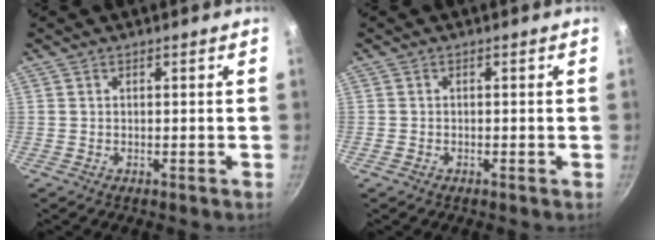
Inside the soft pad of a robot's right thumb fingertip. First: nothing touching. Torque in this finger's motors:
{"motor_torque": [-0.76, -0.02, -0.05, 0.21, -0.01]}